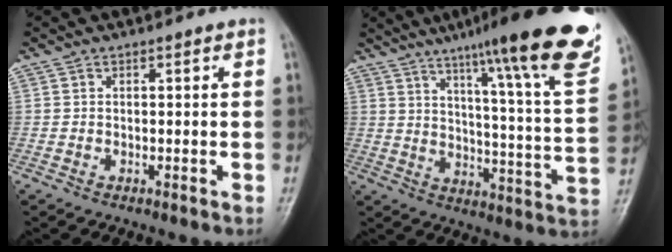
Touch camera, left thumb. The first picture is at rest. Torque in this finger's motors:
{"motor_torque": [1.02, -0.51, 1.42, -1.33, 0.33]}